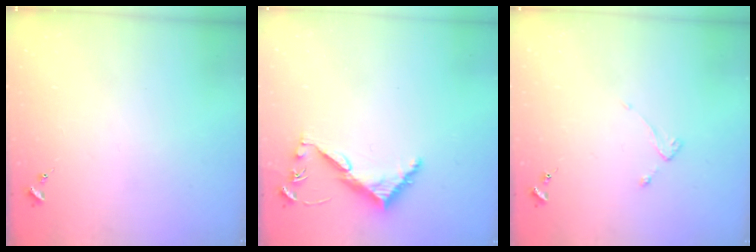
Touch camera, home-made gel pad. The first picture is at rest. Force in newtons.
{"total": 6.2, "press": 6.2, "slide": 0.5}
{"total": 2.2, "press": 2.1, "slide": 0.4}